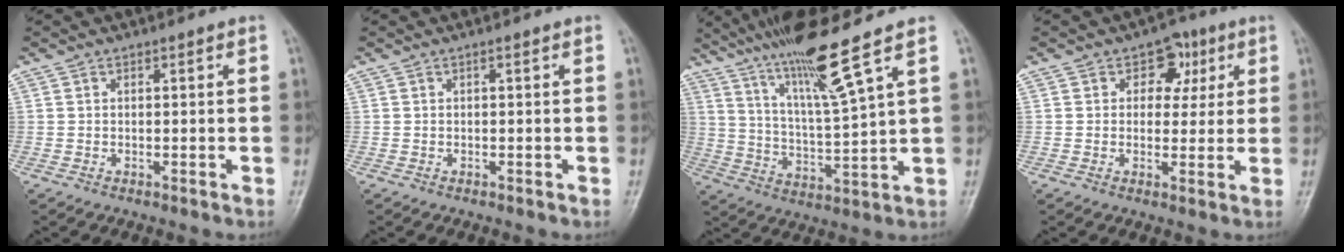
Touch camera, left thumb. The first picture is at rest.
{"total": 0.0}
{"total": 13.5, "force": [9.1, -0.7, 10.0], "torque": [-0.177, -0.050, 0.167]}
{"total": 6.1, "force": [2.3, 4.7, 3.0], "torque": [0.004, -0.002, 0.026]}